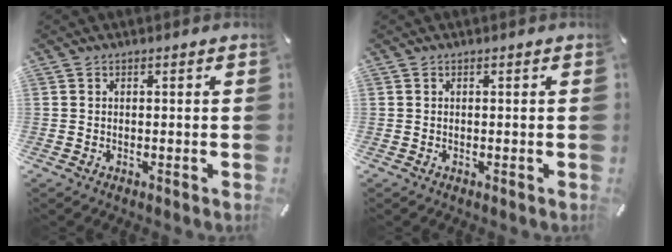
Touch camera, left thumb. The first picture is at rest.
{"total": 0.0}